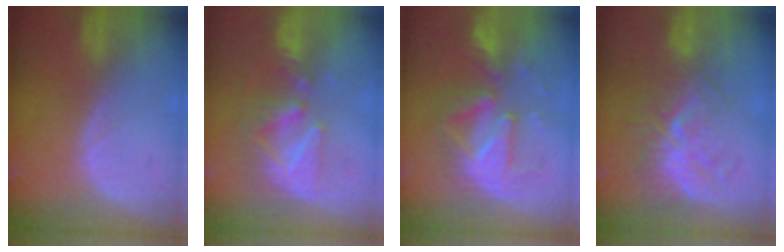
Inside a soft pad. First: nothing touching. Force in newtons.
{"total": 8.4, "press": 7.8, "slide": 3.1}
{"total": 9.4, "press": 9.0, "slide": 2.5}
{"total": 9.6, "press": 8.5, "slide": 4.5}